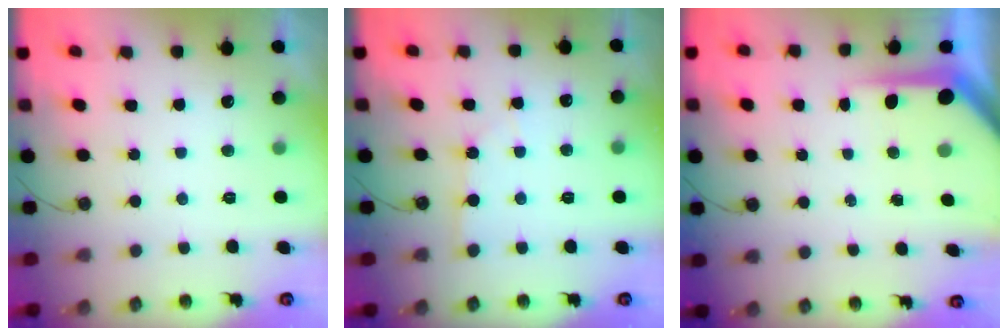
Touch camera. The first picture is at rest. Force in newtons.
{"total": 2.6, "press": 2.6, "slide": 0.4}
{"total": 6.2, "press": 6.2, "slide": 0.6}